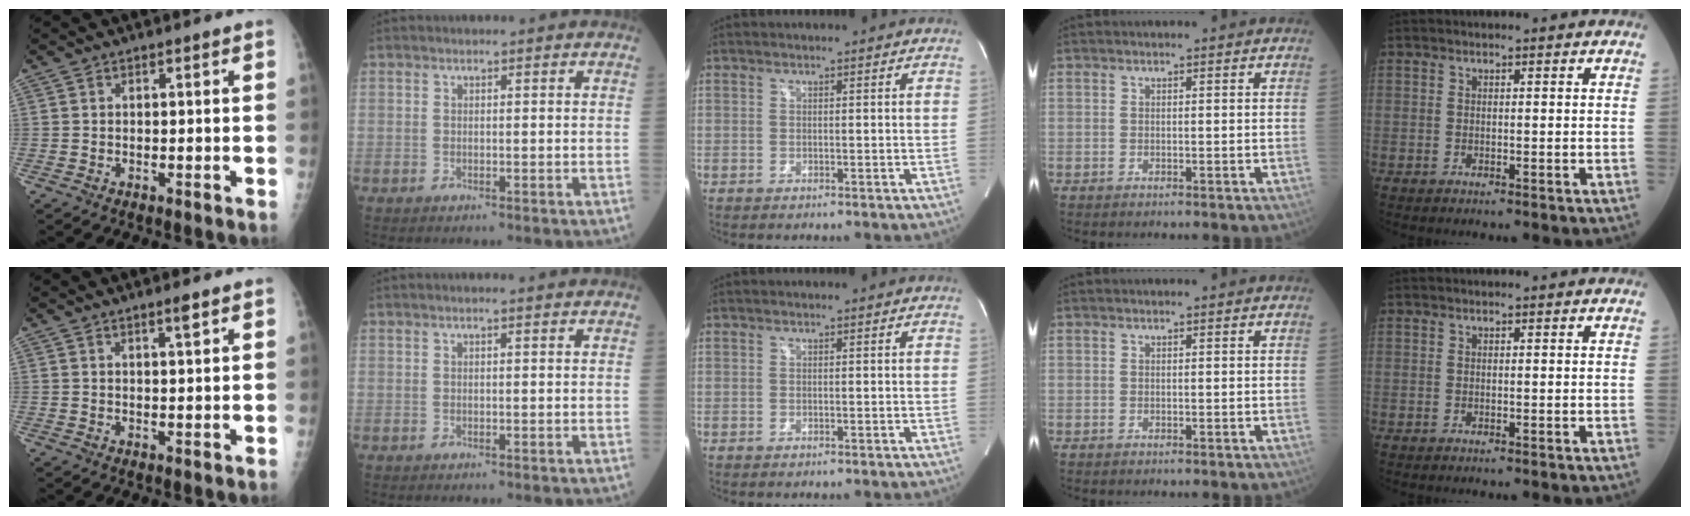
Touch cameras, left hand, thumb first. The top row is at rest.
{"thumb": {"total": 1.9, "force": [1.3, 0.1, 1.4], "torque": [-0.021, -0.010, 0.023]}, "index": {"total": 1.0, "force": [0.8, -0.1, 0.6], "torque": [-0.012, 0.007, 0.014]}}